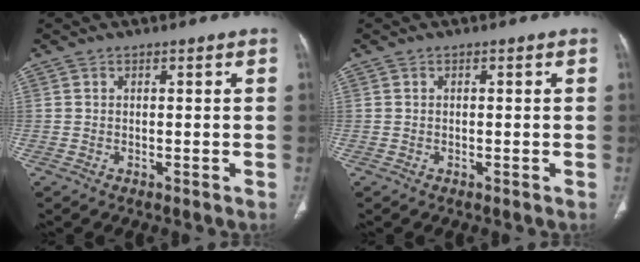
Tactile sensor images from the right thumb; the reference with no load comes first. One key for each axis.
{"total": 0.0}